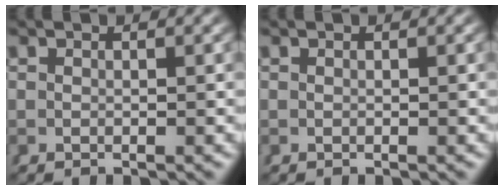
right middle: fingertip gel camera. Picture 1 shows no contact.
{"total": 0.0}